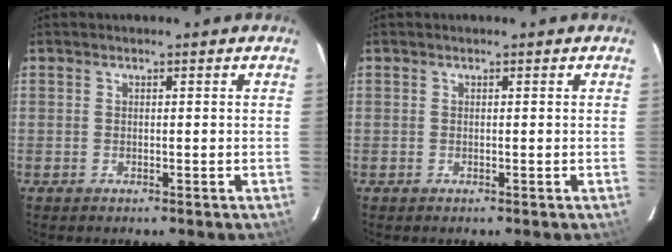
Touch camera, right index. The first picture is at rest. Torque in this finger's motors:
{"motor_torque": [-0.03, 0.00, -0.03, -0.01]}